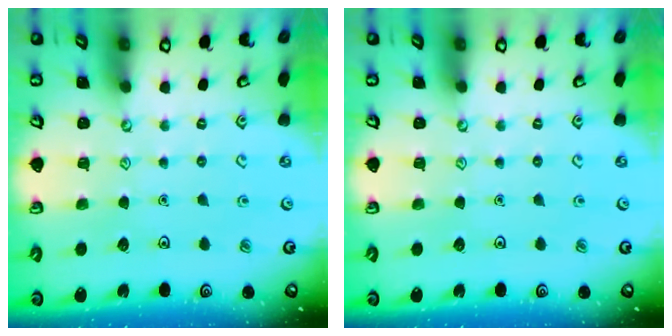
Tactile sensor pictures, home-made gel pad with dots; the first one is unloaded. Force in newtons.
{"total": 0.0}